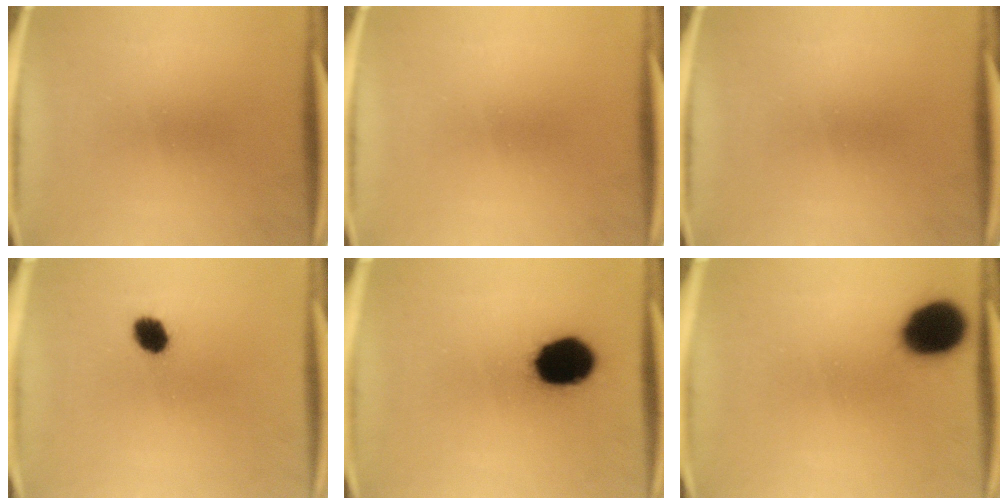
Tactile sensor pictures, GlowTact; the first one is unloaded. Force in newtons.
{"total": 0.0}
{"total": 0.0}
{"total": 5.1}
{"total": 15.9}
{"total": 13.9}